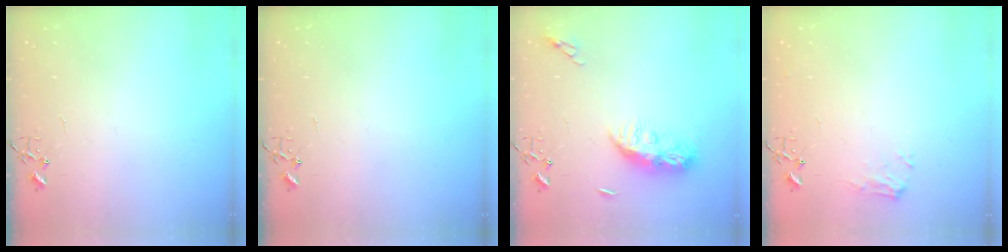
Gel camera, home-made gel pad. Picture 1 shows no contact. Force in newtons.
{"total": 0.0}
{"total": 10.0, "press": 10.0, "slide": 0.6}
{"total": 7.3, "press": 7.3, "slide": 0.2}